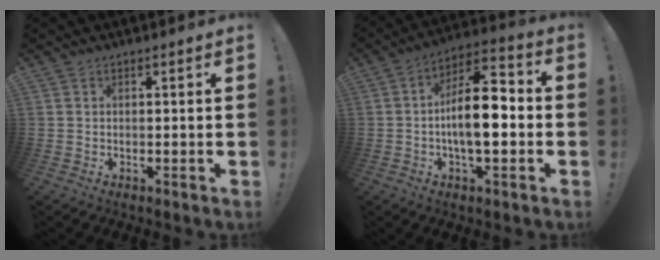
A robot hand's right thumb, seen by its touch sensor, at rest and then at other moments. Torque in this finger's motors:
{"motor_torque": [0.20, 0.72, 0.70, 0.36, 0.11]}